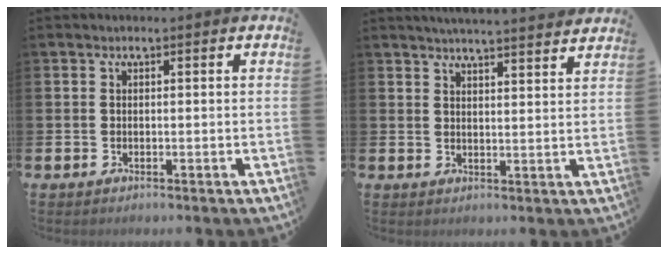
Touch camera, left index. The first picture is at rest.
{"total": 4.5, "force": [4.4, -0.7, 0.5], "torque": [-0.013, -0.028, 0.076]}